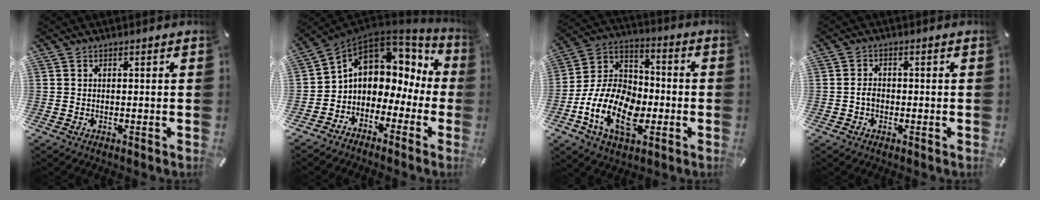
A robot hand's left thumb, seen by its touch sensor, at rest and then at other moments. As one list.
[{"total": 7.8, "force": [1.8, 6.6, 3.7], "torque": [-0.081, -0.012, 0.038]}, {"total": 16.7, "force": [-6.4, 10.9, 11.0], "torque": [-0.258, 0.022, -0.123]}, {"total": 2.4, "force": [-0.6, 1.7, 1.6], "torque": [-0.037, 0.003, -0.015]}]